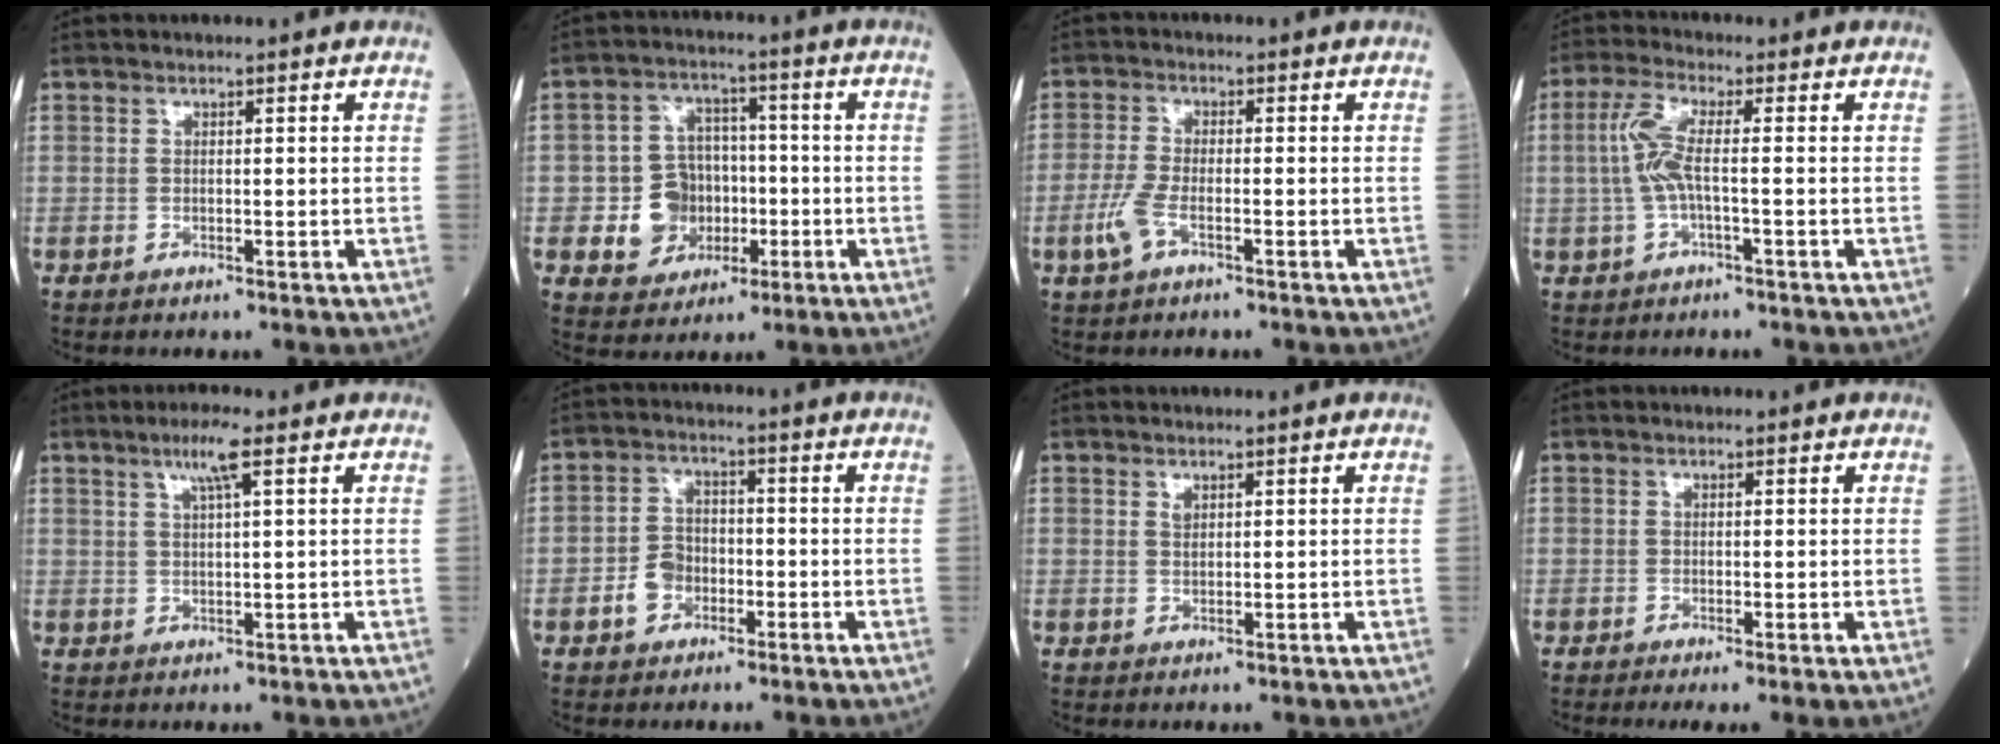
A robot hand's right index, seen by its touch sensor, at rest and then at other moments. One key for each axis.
{"total": 8.1, "fx": -1.7, "fy": 7.3, "fz": 3.2, "tx": -0.059, "ty": 0.018, "tz": -0.022}
{"total": 4.2, "fx": -1.9, "fy": 1.3, "fz": 3.5, "tx": -0.091, "ty": -0.005, "tz": -0.042}
{"total": 5.1, "fx": -0.3, "fy": 0.6, "fz": 5.0, "tx": -0.118, "ty": 0.013, "tz": -0.010}
{"total": 4.0, "fx": 2.1, "fy": -0.2, "fz": 3.4, "tx": -0.068, "ty": 0.004, "tz": 0.039}
{"total": 4.5, "fx": -2.0, "fy": 3.4, "fz": 2.2, "tx": -0.046, "ty": 0.012, "tz": -0.037}
{"total": 0.8, "fx": 0.5, "fy": 0.4, "fz": 0.6, "tx": -0.011, "ty": -0.001, "tz": 0.010}
{"total": 2.3, "fx": -0.6, "fy": 0.2, "fz": 2.2, "tx": -0.034, "ty": -0.009, "tz": -0.008}